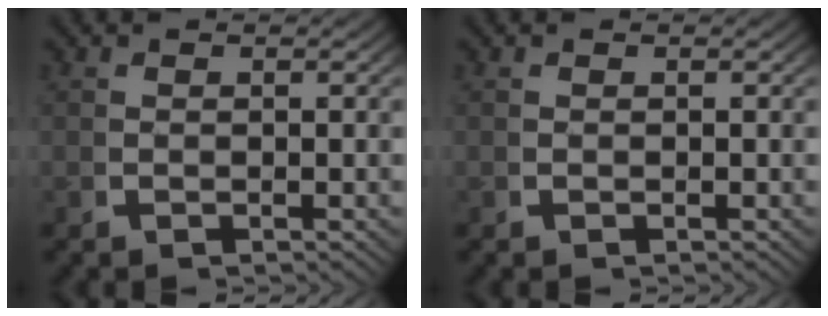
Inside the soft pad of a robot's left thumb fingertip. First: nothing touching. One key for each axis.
{"total": 0.0}